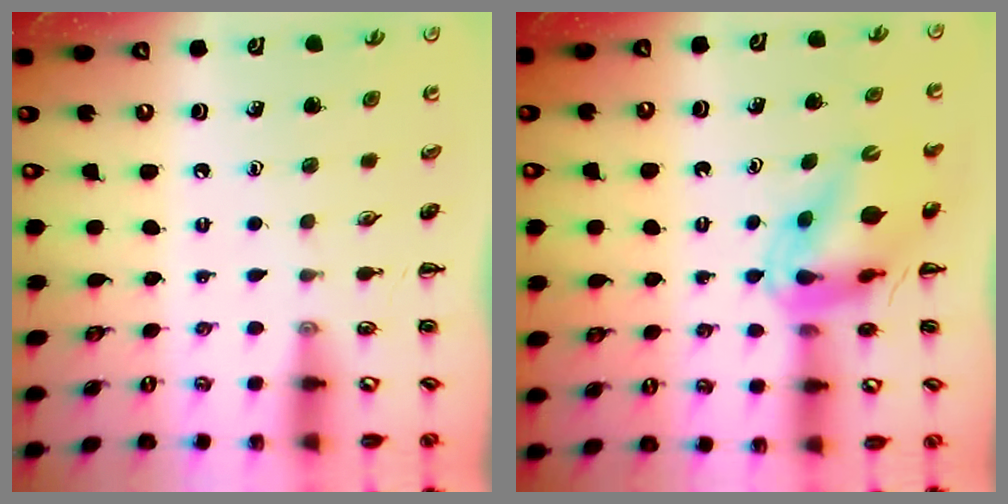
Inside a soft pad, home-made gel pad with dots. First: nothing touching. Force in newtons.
{"total": 11.2, "press": 10.6, "slide": 3.6}